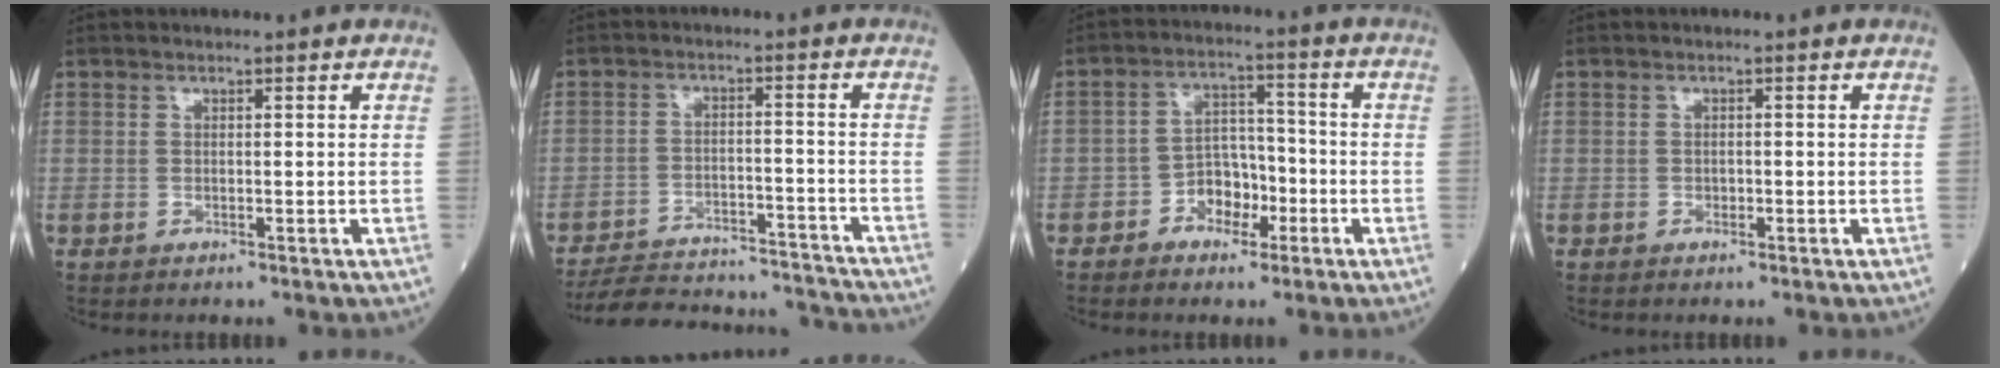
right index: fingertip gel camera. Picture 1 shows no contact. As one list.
[{"total": 18.7, "force": [-18.0, 2.7, 4.1], "torque": [-0.084, 0.001, -0.249]}, {"total": 5.9, "force": [-2.8, 3.8, 3.6], "torque": [-0.057, 0.019, -0.049]}, {"total": 0.7, "force": [-0.3, 0.5, 0.4], "torque": [-0.006, 0.002, -0.004]}]